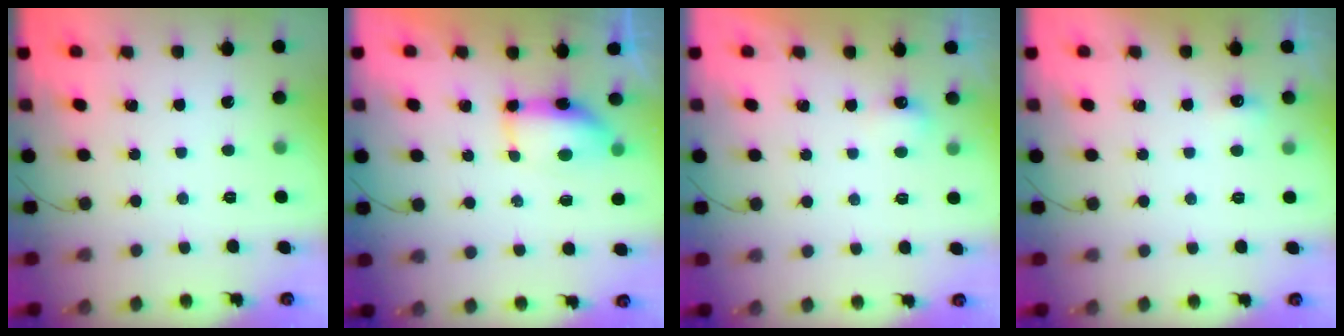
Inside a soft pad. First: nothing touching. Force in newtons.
{"total": 11.3, "press": 8.1, "slide": 7.9}
{"total": 3.4, "press": 3.3, "slide": 0.8}
{"total": 4.8, "press": 4.7, "slide": 1.1}